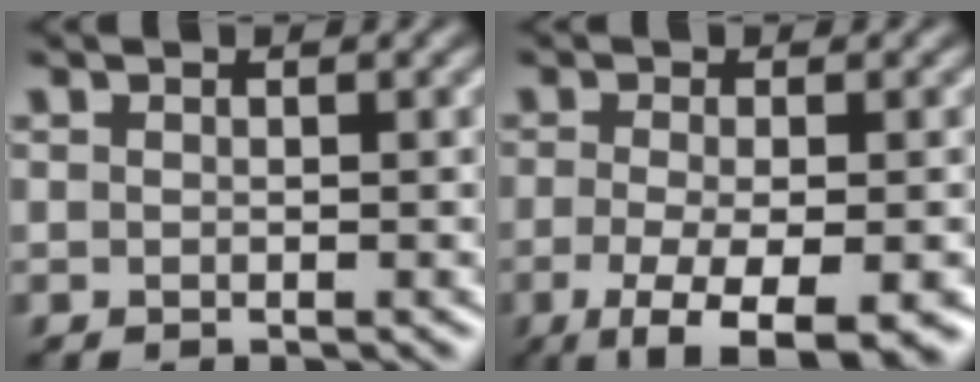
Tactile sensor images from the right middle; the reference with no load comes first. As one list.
[{"total": 7.2, "force": [-3.4, 2.1, 6.0], "torque": [-0.102, -0.011, -0.052]}]